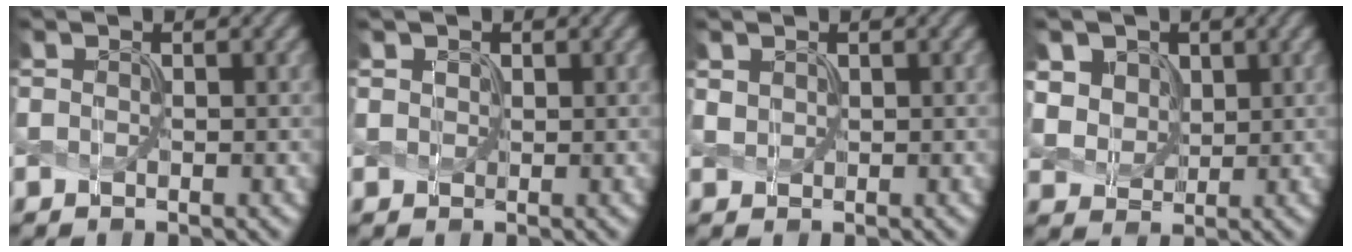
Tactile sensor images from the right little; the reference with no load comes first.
{"total": 0.9, "force": [0.1, 0.4, -0.8], "torque": [0.014, 0.001, 0.013]}
{"total": 0.6, "force": [0.5, 0.0, -0.3], "torque": [-0.002, 0.002, 0.023]}
{"total": 5.0, "force": [2.2, 4.2, 1.6], "torque": [-0.068, 0.011, 0.049]}